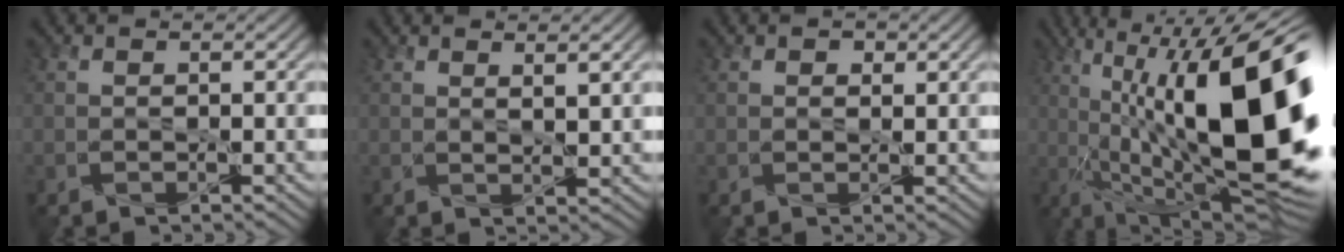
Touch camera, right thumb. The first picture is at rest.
{"total": 2.1, "force": [1.7, 0.0, 1.2], "torque": [-0.022, -0.007, 0.036]}
{"total": 1.2, "force": [0.8, 0.7, 0.6], "torque": [-0.012, -0.003, 0.014]}
{"total": 20.7, "force": [1.3, 6.8, 19.5], "torque": [-0.310, 0.027, 0.031]}